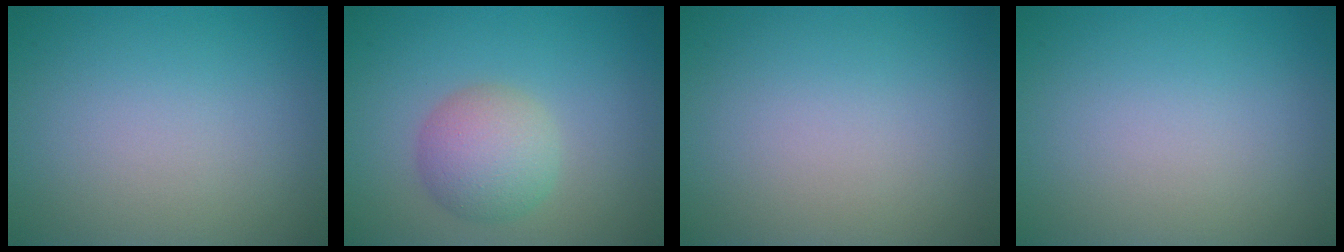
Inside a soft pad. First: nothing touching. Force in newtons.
{"total": 4.1, "press": 4.1, "slide": 0.2}
{"total": 0.0}
{"total": 0.0}